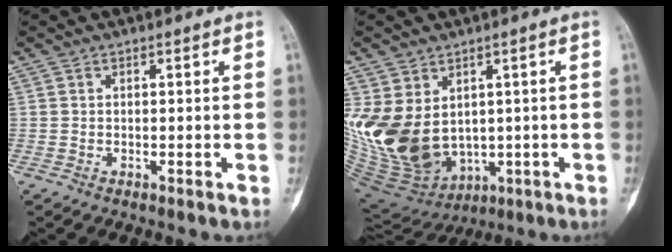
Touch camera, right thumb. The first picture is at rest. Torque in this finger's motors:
{"motor_torque": [-0.89, 2.30, 2.17, 0.26, 0.54]}